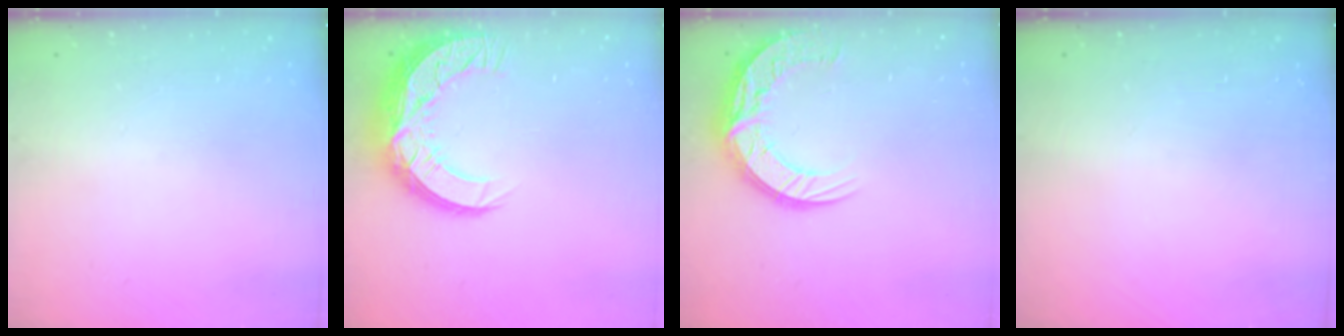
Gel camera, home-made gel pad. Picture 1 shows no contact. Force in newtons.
{"total": 16.0, "press": 16.0, "slide": 1.3}
{"total": 13.2, "press": 13.2, "slide": 1.2}
{"total": 0.0}